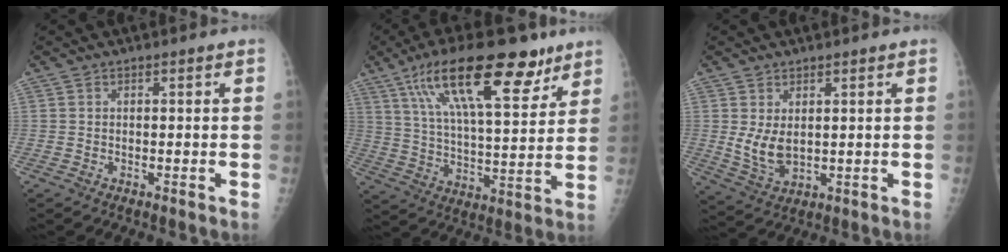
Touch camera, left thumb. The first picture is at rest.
{"total": 22.2, "force": [13.0, 7.5, 16.4], "torque": [-0.250, -0.029, 0.220]}
{"total": 5.7, "force": [1.2, 3.5, 4.4], "torque": [-0.077, -0.019, 0.036]}